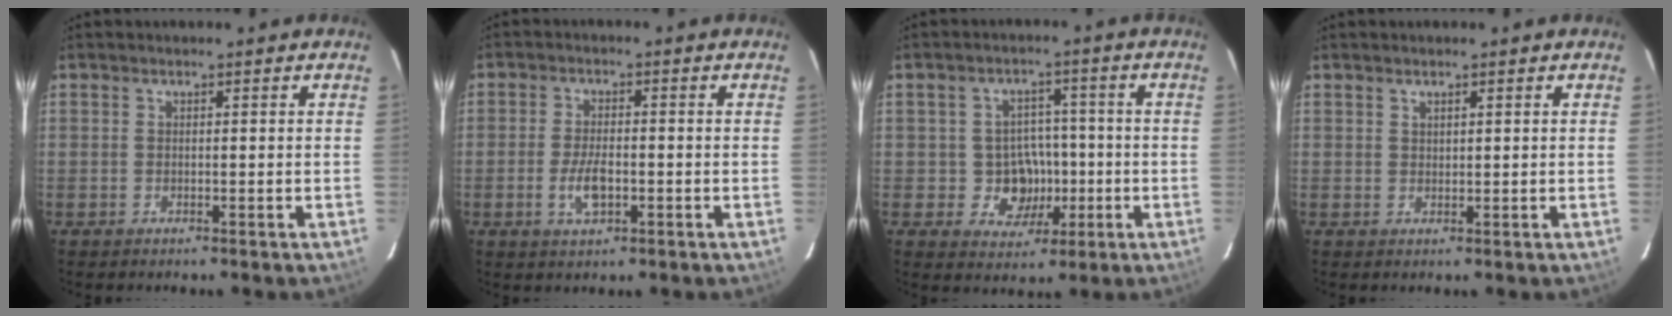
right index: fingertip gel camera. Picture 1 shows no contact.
{"total": 5.3, "force": [-1.7, 2.2, 4.5], "torque": [-0.094, -0.003, -0.030]}
{"total": 6.9, "force": [-1.4, 6.4, 2.3], "torque": [-0.051, 0.015, -0.008]}
{"total": 1.0, "force": [0.8, 0.4, 0.4], "torque": [-0.005, 0.001, 0.014]}